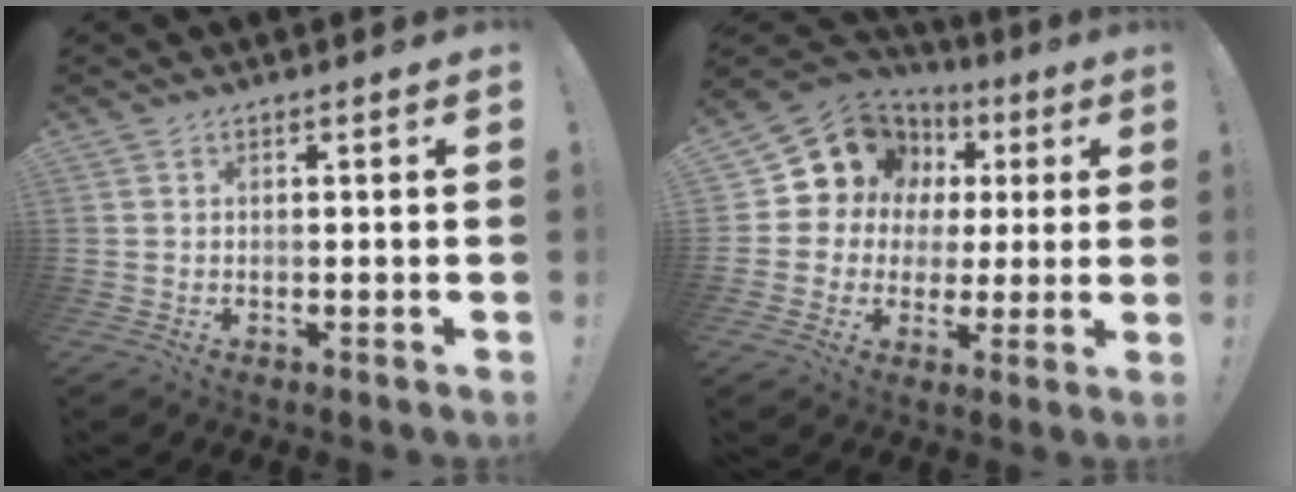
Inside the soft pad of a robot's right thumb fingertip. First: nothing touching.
{"total": 12.6, "force": [5.9, 10.3, 4.0], "torque": [-0.062, -0.047, 0.125]}